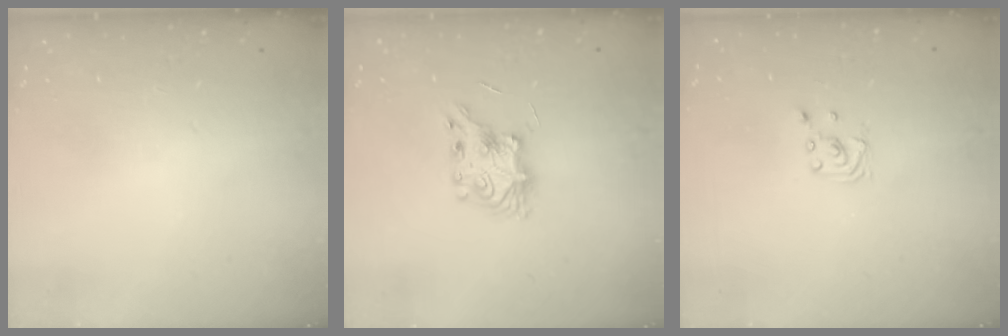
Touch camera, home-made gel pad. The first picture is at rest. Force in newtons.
{"total": 7.9, "press": 7.9, "slide": 0.3}
{"total": 2.1, "press": 2.1, "slide": 0.2}